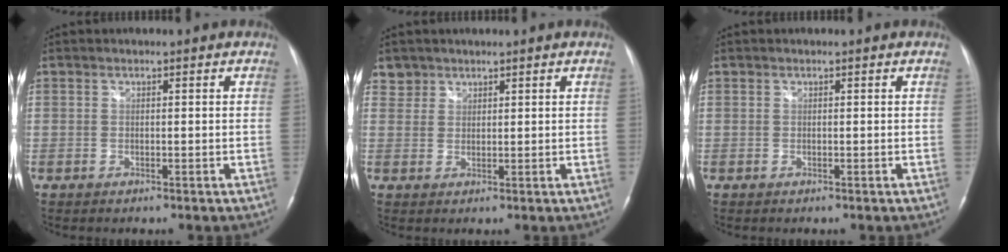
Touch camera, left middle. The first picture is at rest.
{"total": 2.4, "force": [1.8, 1.5, -0.4], "torque": [0.017, 0.007, 0.030]}
{"total": 0.0}